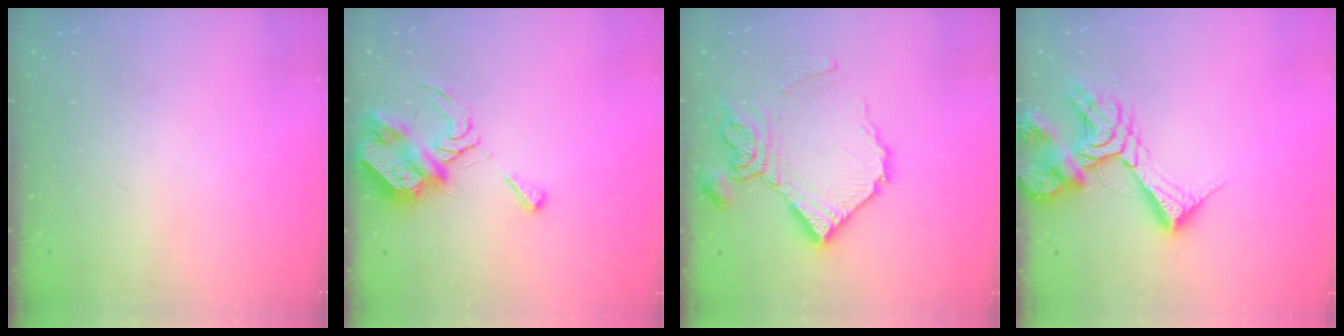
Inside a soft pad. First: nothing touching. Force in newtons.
{"total": 8.4, "press": 8.4, "slide": 0.4}
{"total": 17.0, "press": 16.9, "slide": 1.9}
{"total": 15.5, "press": 15.4, "slide": 1.7}